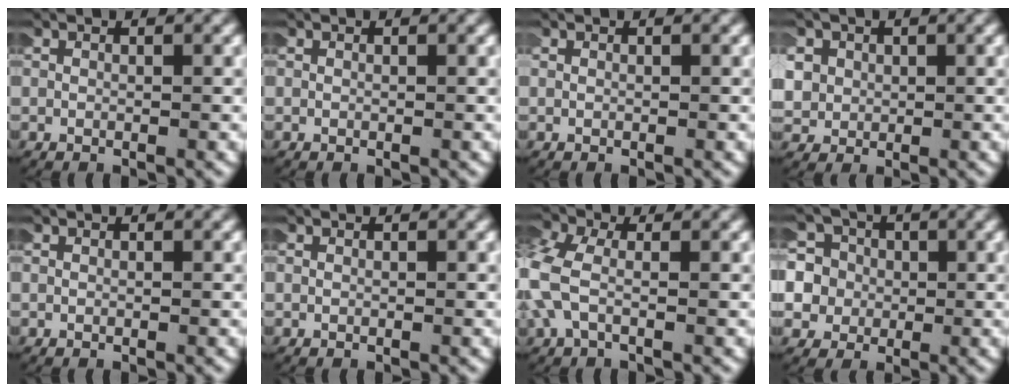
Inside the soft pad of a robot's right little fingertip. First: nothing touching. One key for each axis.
{"total": 0.0}
{"total": 0.0}
{"total": 4.1, "fx": 0.7, "fy": 3.7, "fz": 1.7, "tx": -0.060, "ty": -0.004, "tz": 0.011}
{"total": 0.0}
{"total": 0.0}
{"total": 3.9, "fx": 0.1, "fy": 2.8, "fz": 2.7, "tx": -0.092, "ty": -0.009, "tz": -0.001}
{"total": 10.2, "fx": -1.3, "fy": 9.7, "fz": 2.8, "tx": -0.123, "ty": -0.036, "tz": -0.029}